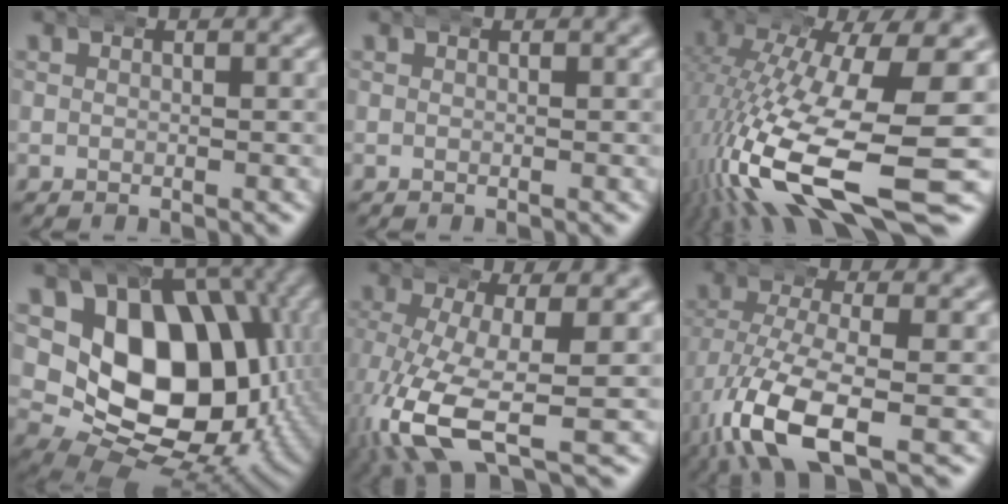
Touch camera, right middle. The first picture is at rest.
{"total": 0.0}
{"total": 12.9, "force": [-5.0, 4.4, 11.1], "torque": [-0.204, -0.039, -0.060]}
{"total": 24.4, "force": [0.1, 18.2, 16.2], "torque": [-0.292, -0.058, 0.013]}
{"total": 7.6, "force": [-2.3, 2.8, 6.6], "torque": [-0.149, -0.041, -0.019]}
{"total": 7.6, "force": [-2.8, 3.0, 6.4], "torque": [-0.146, -0.032, -0.031]}